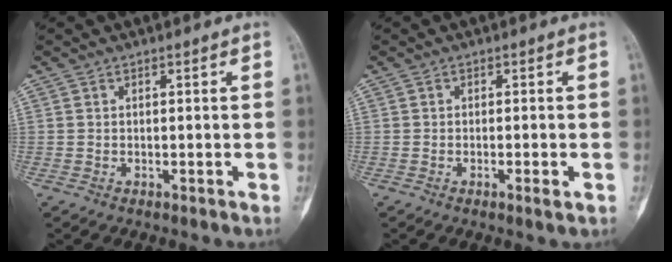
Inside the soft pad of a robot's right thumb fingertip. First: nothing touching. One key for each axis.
{"total": 1.8, "fx": -0.8, "fy": 0.2, "fz": 1.6, "tx": -0.025, "ty": -0.004, "tz": -0.014}